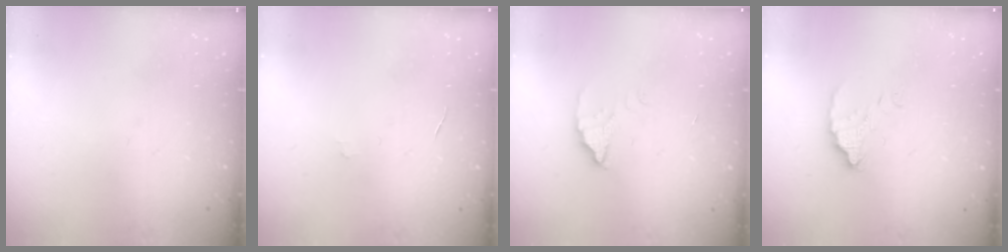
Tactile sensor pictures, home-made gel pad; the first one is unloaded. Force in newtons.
{"total": 3.9, "press": 3.9, "slide": 0.2}
{"total": 1.8, "press": 1.8, "slide": 0.1}
{"total": 4.1, "press": 4.1, "slide": 0.1}